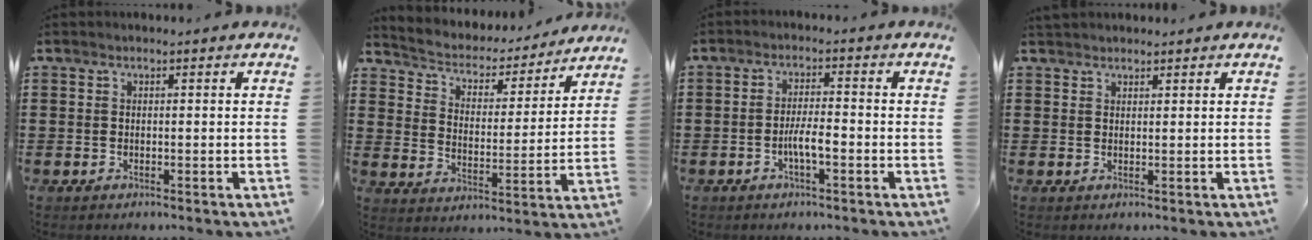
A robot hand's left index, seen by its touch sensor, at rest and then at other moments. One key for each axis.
{"total": 3.2, "fx": 3.0, "fy": 1.1, "fz": 0.2, "tx": -0.028, "ty": -0.027, "tz": 0.040}
{"total": 3.9, "fx": -1.5, "fy": 0.8, "fz": 3.5, "tx": -0.068, "ty": 0.003, "tz": -0.030}
{"total": 1.3, "fx": 1.2, "fy": 0.4, "fz": 0.0, "tx": -0.002, "ty": 0.002, "tz": 0.024}